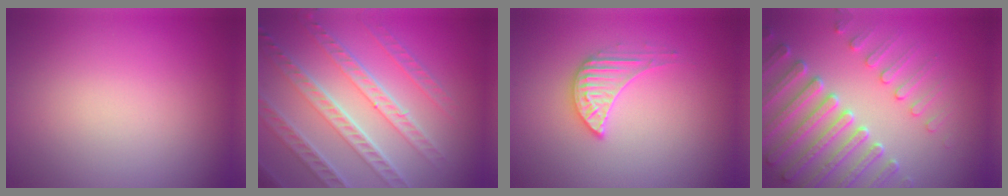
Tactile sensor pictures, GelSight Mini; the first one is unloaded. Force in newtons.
{"total": 8.1, "press": 5.6, "slide": 5.9}
{"total": 3.0, "press": 2.9, "slide": 0.4}
{"total": 6.7, "press": 5.4, "slide": 4.0}